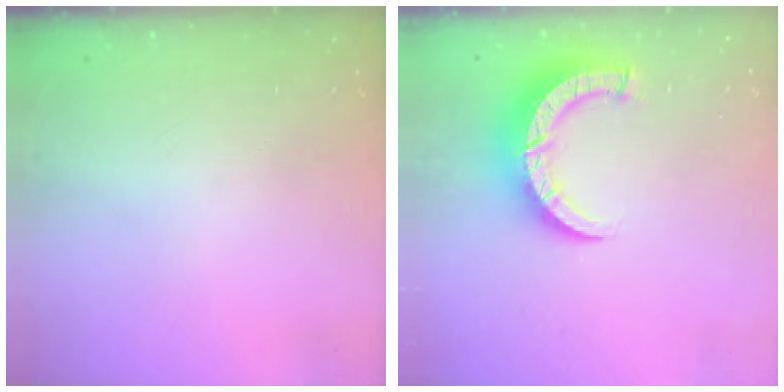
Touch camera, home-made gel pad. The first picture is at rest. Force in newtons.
{"total": 8.7, "press": 8.7, "slide": 1.1}